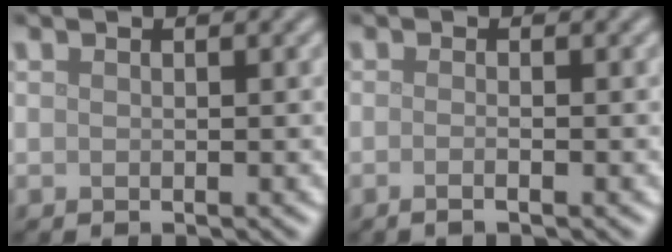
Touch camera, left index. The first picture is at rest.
{"total": 1.7, "force": [-0.3, 0.8, 1.5], "torque": [-0.007, -0.006, -0.021]}